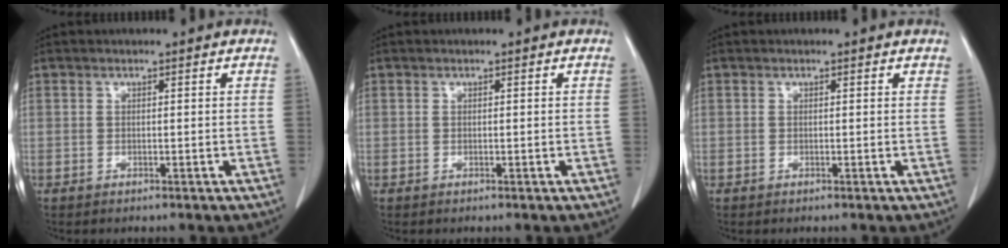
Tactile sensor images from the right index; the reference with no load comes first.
{"total": 0.0}
{"total": 0.0}